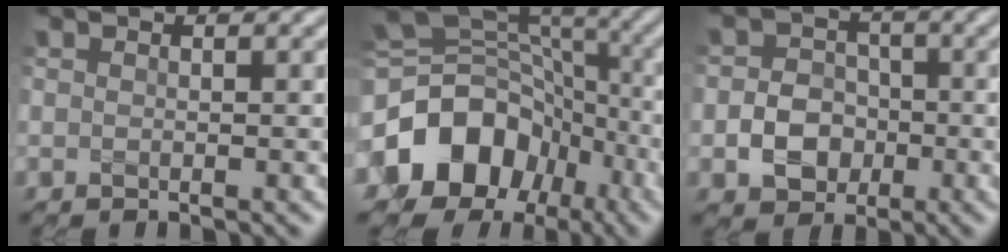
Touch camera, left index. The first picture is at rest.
{"total": 14.3, "force": [-5.1, 11.5, 6.8], "torque": [-0.134, -0.005, -0.093]}
{"total": 3.9, "force": [-1.1, 3.3, 1.8], "torque": [-0.020, 0.002, -0.022]}